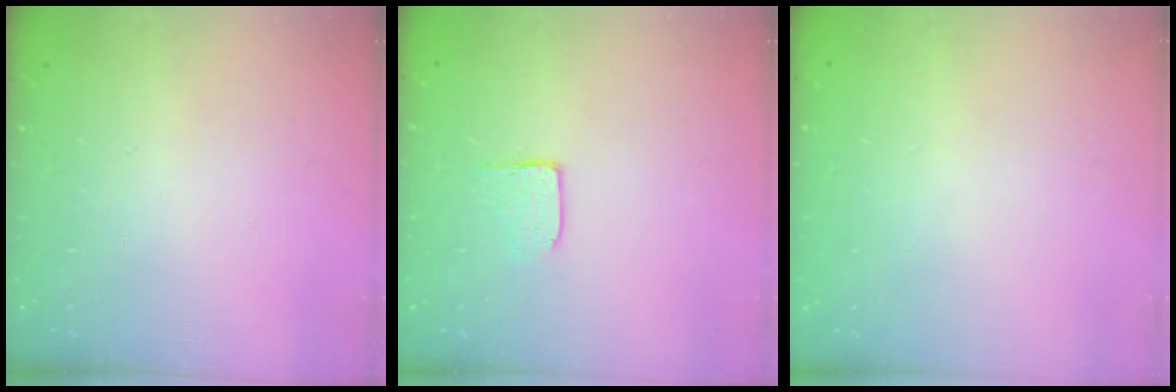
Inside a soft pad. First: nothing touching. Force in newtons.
{"total": 3.9, "press": 3.9, "slide": 0.1}
{"total": 0.0}